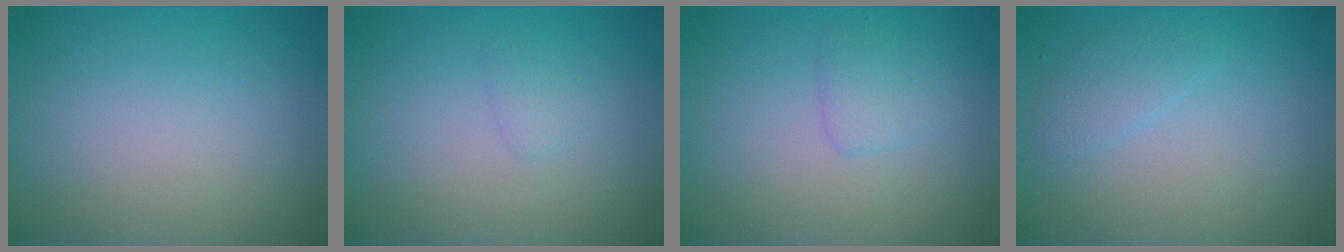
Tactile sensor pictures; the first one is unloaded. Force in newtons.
{"total": 0.8, "press": 0.8, "slide": 0.1}
{"total": 1.5, "press": 1.5, "slide": 0.1}
{"total": 1.3, "press": 1.3, "slide": 0.0}